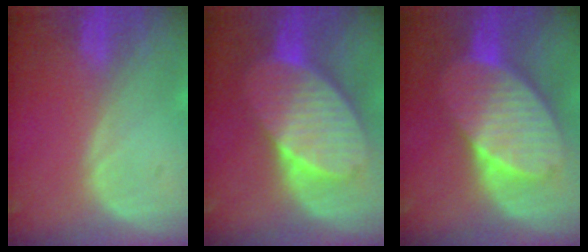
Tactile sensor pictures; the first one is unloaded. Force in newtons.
{"total": 10.3, "press": 10.3, "slide": 0.7}
{"total": 10.3, "press": 10.3, "slide": 0.7}